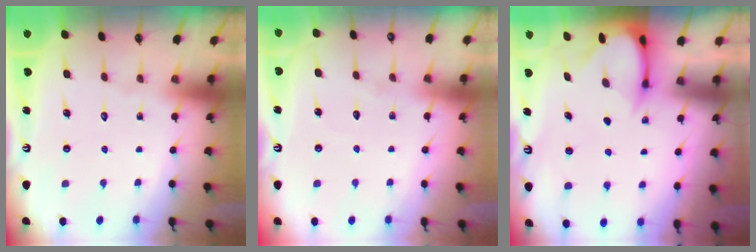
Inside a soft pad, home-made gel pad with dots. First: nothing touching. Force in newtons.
{"total": 2.3, "press": 2.3, "slide": 0.3}
{"total": 3.3, "press": 3.3, "slide": 0.3}